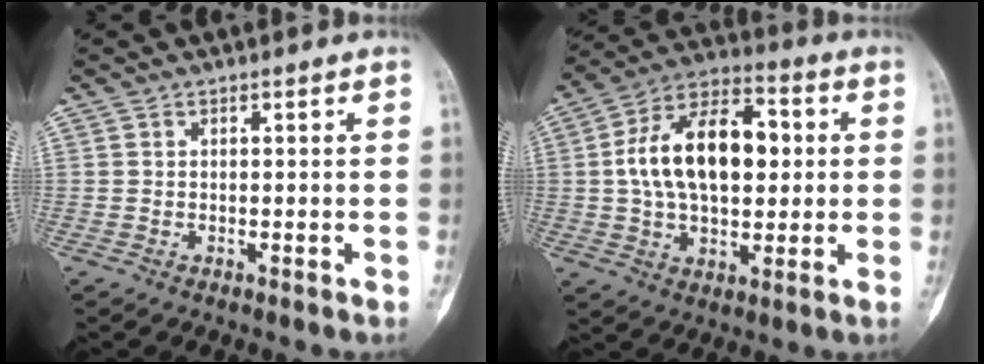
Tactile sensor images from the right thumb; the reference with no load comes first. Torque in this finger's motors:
{"motor_torque": [1.14, 1.20, 0.91, -0.59, 0.29]}